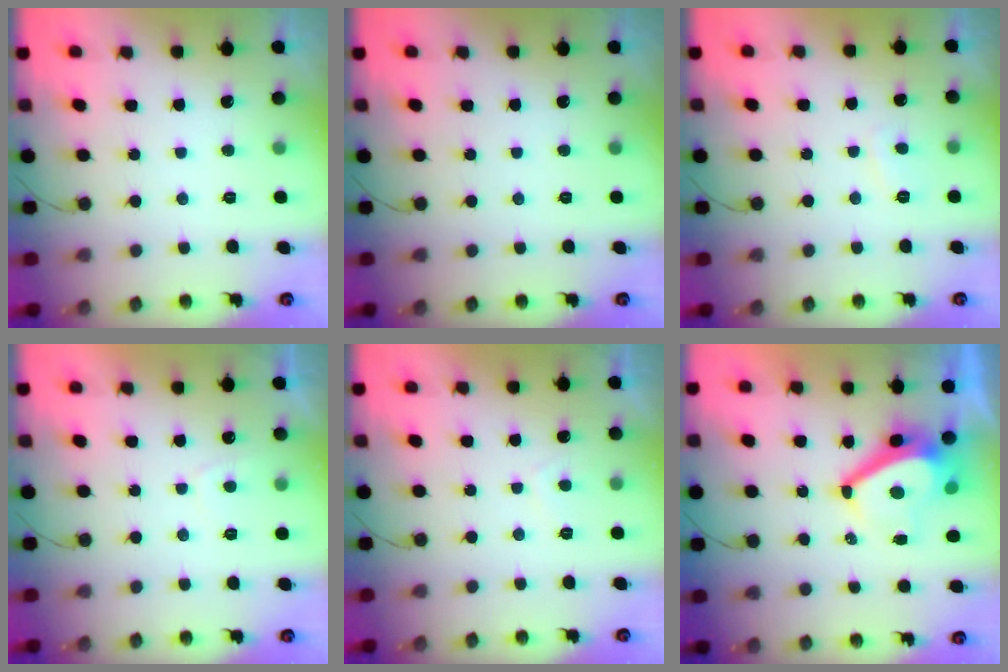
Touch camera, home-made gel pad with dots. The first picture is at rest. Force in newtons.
{"total": 0.0}
{"total": 2.2, "press": 2.1, "slide": 0.8}
{"total": 1.0, "press": 0.8, "slide": 0.6}
{"total": 1.5, "press": 1.4, "slide": 0.6}
{"total": 8.2, "press": 8.2, "slide": 0.8}